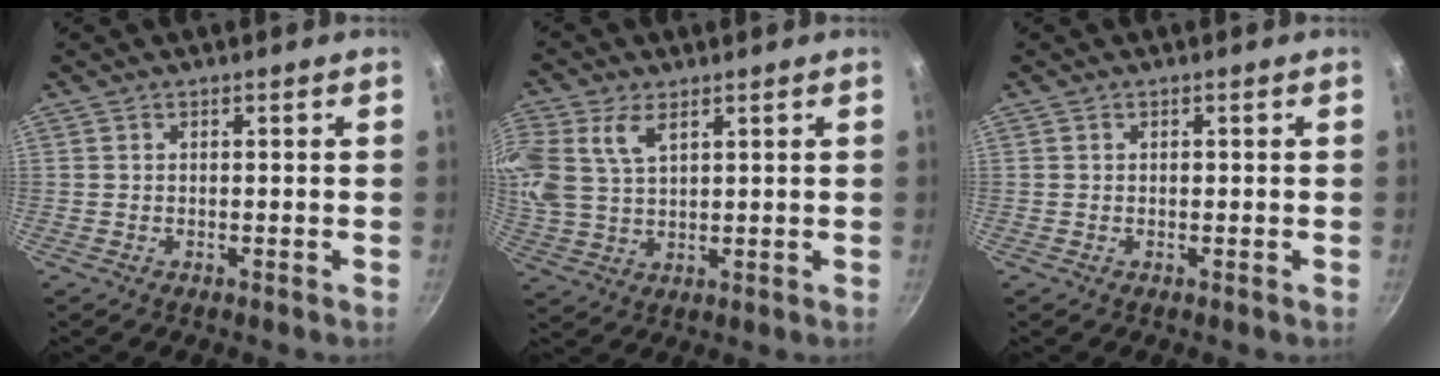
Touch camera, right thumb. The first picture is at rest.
{"total": 12.8, "force": [5.3, 7.6, 8.8], "torque": [-0.226, -0.001, 0.108]}
{"total": 0.0}